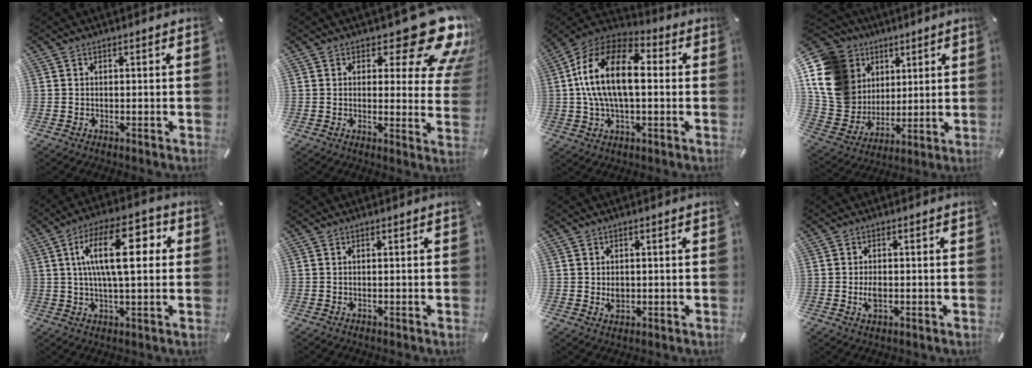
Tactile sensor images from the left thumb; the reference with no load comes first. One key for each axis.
{"total": 16.0, "fx": 9.1, "fy": 6.2, "fz": 11.6, "tx": -0.139, "ty": -0.070, "tz": 0.149}
{"total": 17.2, "fx": 1.3, "fy": 9.9, "fz": 14.0, "tx": -0.301, "ty": 0.009, "tz": 0.020}
{"total": 16.9, "fx": 5.1, "fy": 15.1, "fz": 5.8, "tx": -0.123, "ty": -0.025, "tz": 0.111}
{"total": 16.6, "fx": 3.8, "fy": 6.6, "fz": 14.7, "tx": -0.255, "ty": 0.003, "tz": 0.058}
{"total": 0.0}
{"total": 2.3, "fx": 0.0, "fy": 2.1, "fz": 1.0, "tx": -0.013, "ty": 0.001, "tz": -0.003}
{"total": 2.9, "fx": -0.4, "fy": 1.9, "fz": 2.2, "tx": -0.046, "ty": 0.000, "tz": -0.008}